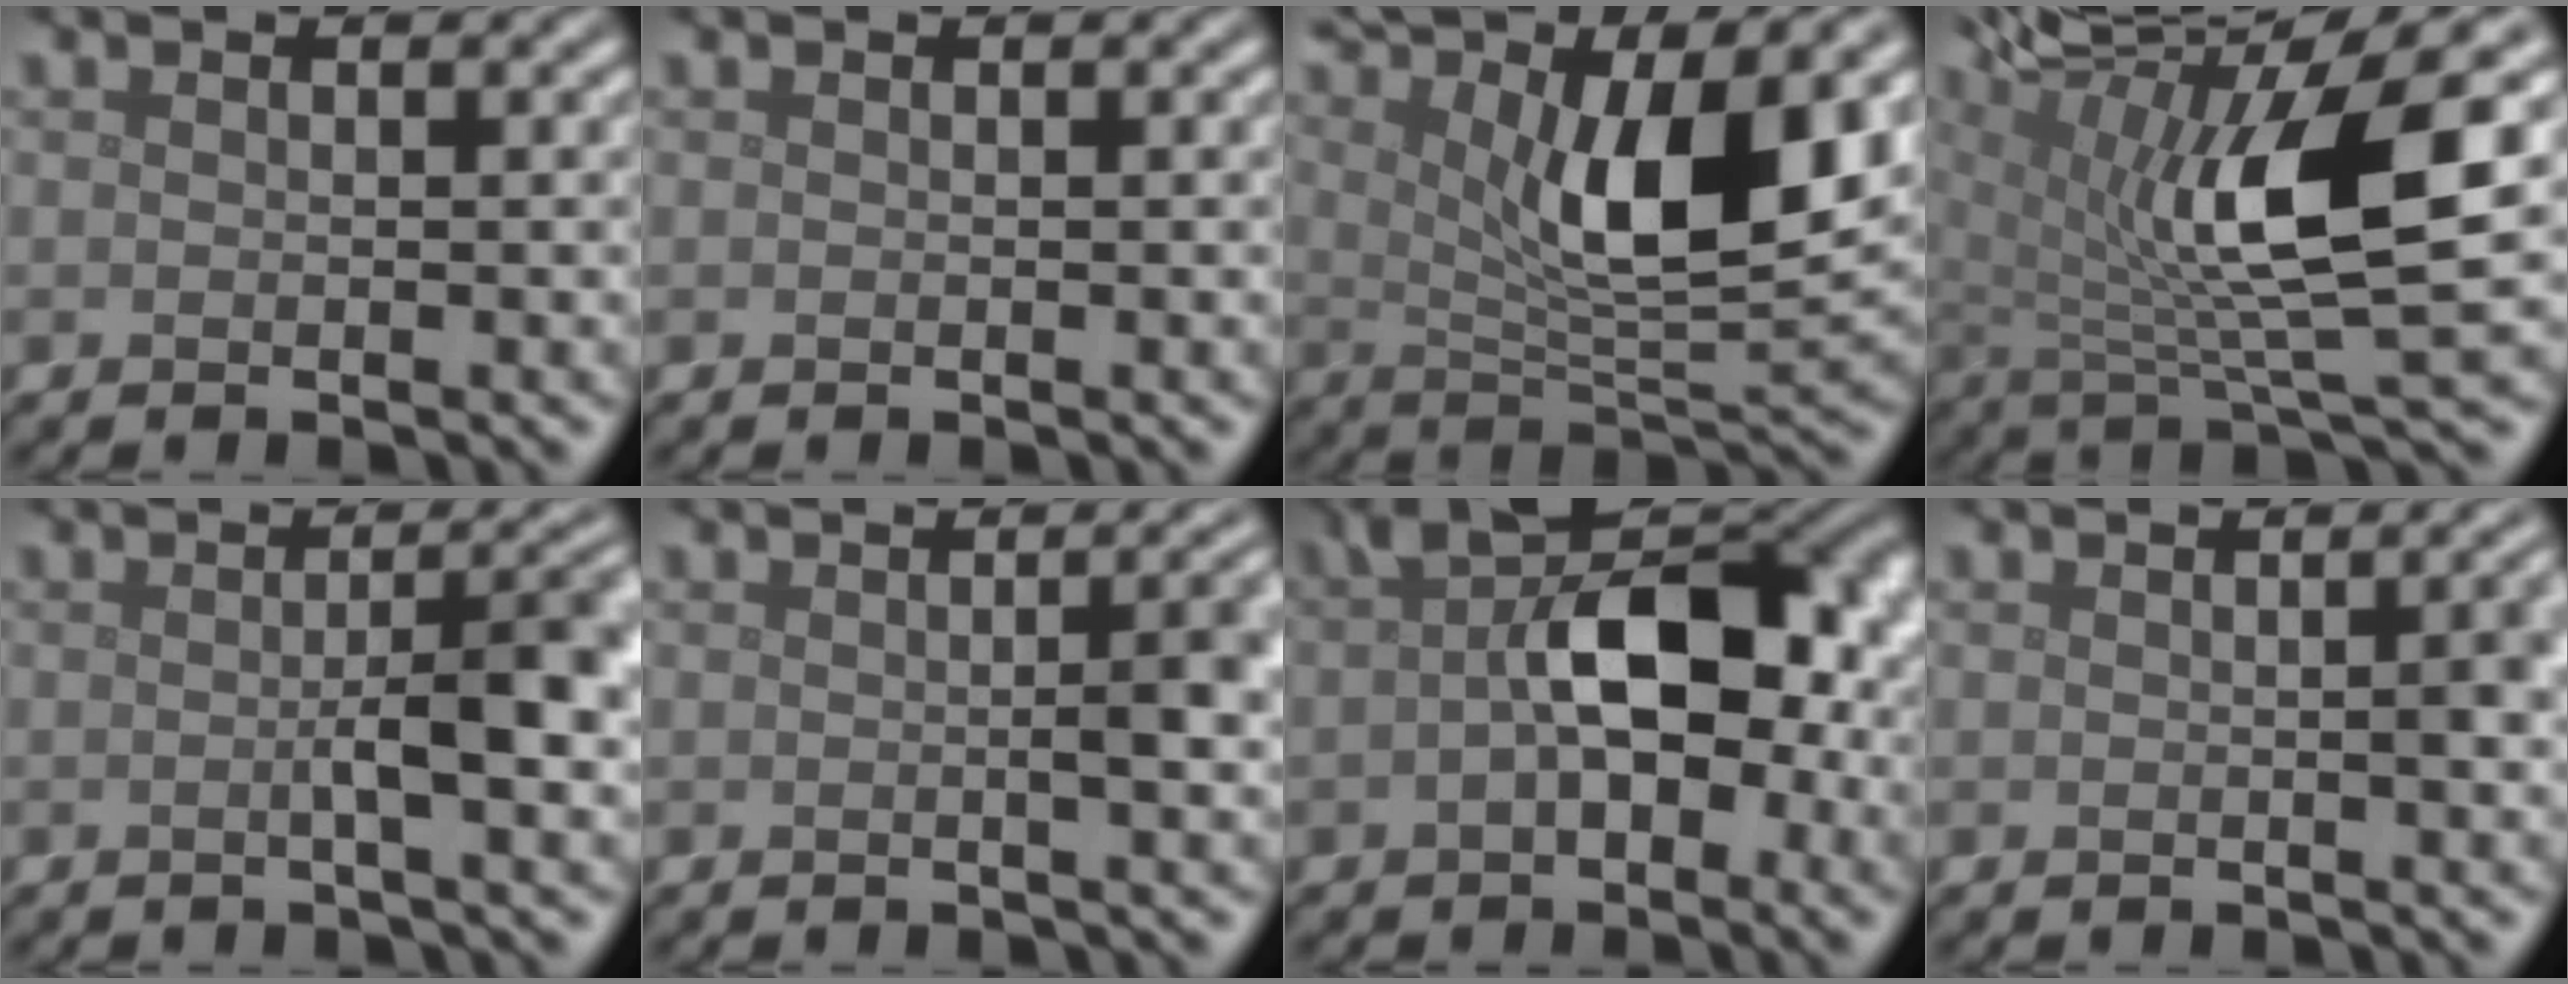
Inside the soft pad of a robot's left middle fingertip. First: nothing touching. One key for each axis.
{"total": 0.0}
{"total": 11.5, "fx": 4.3, "fy": 3.1, "fz": 10.2, "tx": -0.167, "ty": 0.000, "tz": 0.080}
{"total": 13.0, "fx": 4.6, "fy": 3.7, "fz": 11.5, "tx": -0.200, "ty": 0.005, "tz": 0.088}
{"total": 5.4, "fx": -0.3, "fy": 1.1, "fz": 5.3, "tx": -0.077, "ty": 0.006, "tz": -0.006}
{"total": 3.9, "fx": 0.0, "fy": 0.9, "fz": 3.8, "tx": -0.046, "ty": 0.011, "tz": -0.002}
{"total": 10.5, "fx": 0.8, "fy": 5.9, "fz": 8.7, "tx": -0.123, "ty": 0.014, "tz": 0.001}
{"total": 3.1, "fx": 0.1, "fy": 0.9, "fz": 3.0, "tx": -0.027, "ty": 0.010, "tz": 0.000}